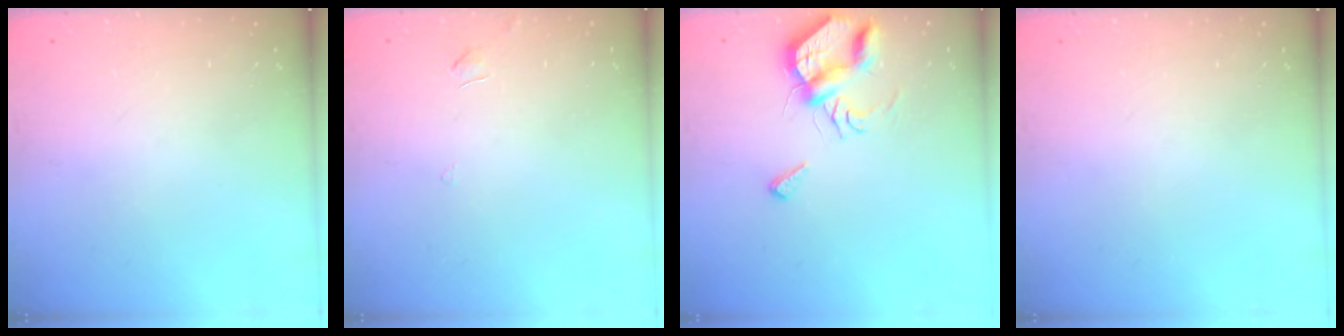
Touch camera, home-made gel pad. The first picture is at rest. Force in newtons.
{"total": 3.9, "press": 3.9, "slide": 0.4}
{"total": 8.4, "press": 8.3, "slide": 1.0}
{"total": 0.0}